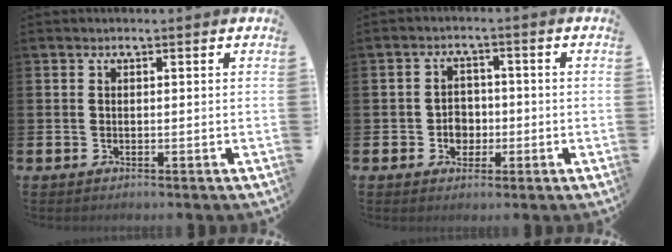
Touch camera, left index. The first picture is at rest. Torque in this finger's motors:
{"motor_torque": [0.80, 0.07, 0.37, 0.06]}